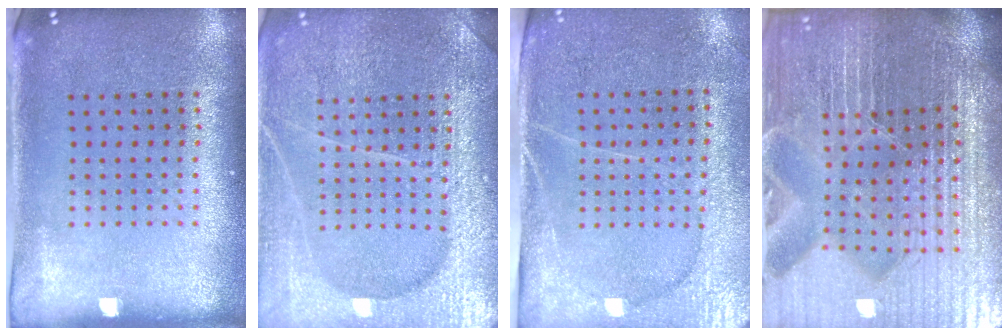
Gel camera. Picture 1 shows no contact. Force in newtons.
{"total": 5.9, "press": 5.9, "slide": 0.7}
{"total": 2.9, "press": 2.7, "slide": 1.2}
{"total": 6.9, "press": 6.0, "slide": 3.3}